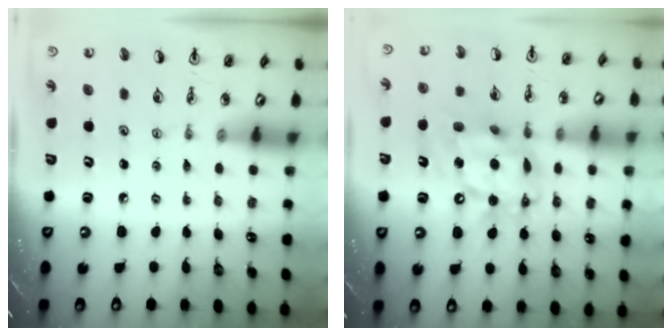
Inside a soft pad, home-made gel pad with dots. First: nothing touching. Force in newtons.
{"total": 16.3, "press": 16.2, "slide": 1.2}